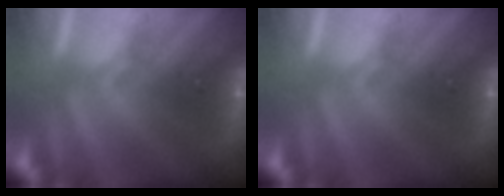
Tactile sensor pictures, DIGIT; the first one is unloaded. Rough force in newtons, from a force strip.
{"total": 0.0}